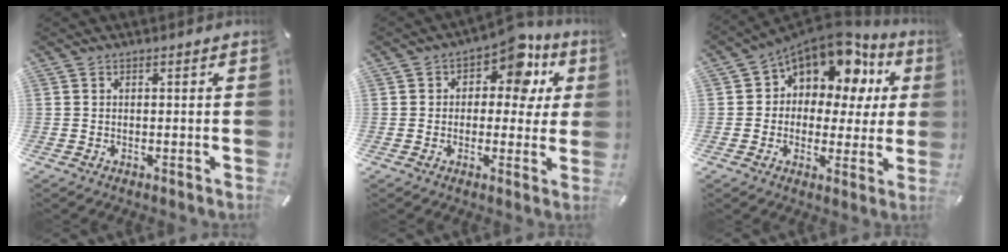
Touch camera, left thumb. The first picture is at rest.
{"total": 10.8, "force": [5.5, 6.5, 6.6], "torque": [-0.084, -0.035, 0.093]}
{"total": 12.4, "force": [7.2, 8.1, 6.0], "torque": [-0.106, -0.059, 0.127]}